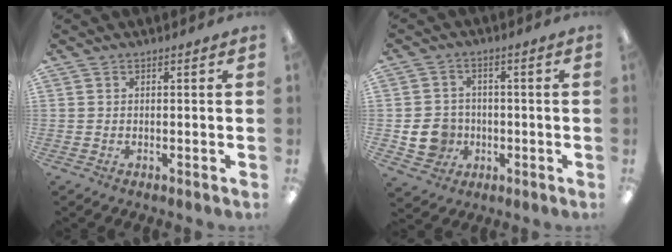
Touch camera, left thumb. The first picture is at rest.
{"total": 8.2, "force": [-1.8, 7.5, 3.0], "torque": [-0.077, 0.017, -0.026]}